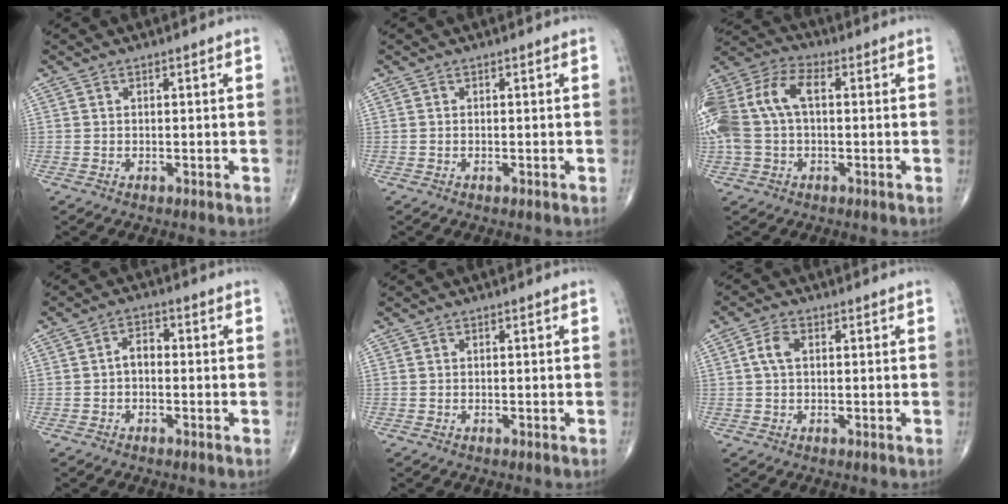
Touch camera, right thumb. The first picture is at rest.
{"total": 0.0}
{"total": 16.1, "force": [1.5, 9.8, 12.7], "torque": [-0.299, 0.041, 0.024]}
{"total": 3.1, "force": [-0.5, 2.0, 2.4], "torque": [-0.032, 0.016, -0.017]}
{"total": 0.0}
{"total": 3.4, "force": [0.5, 2.0, 2.7], "torque": [-0.059, 0.008, 0.007]}